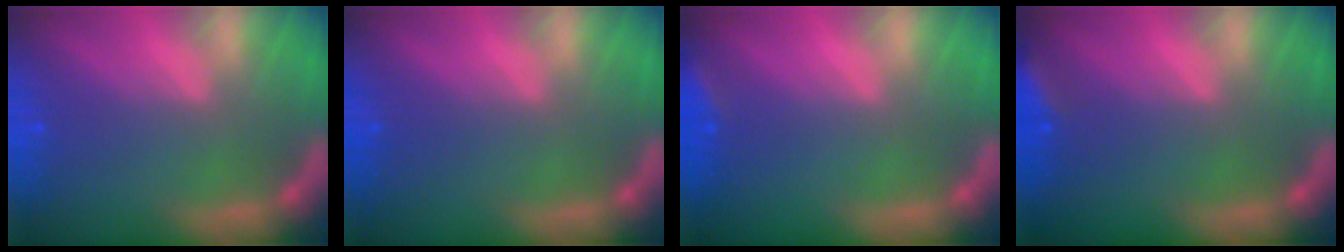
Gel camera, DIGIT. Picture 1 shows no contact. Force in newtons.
{"total": 0.0}
{"total": 1.9}
{"total": 2.9}